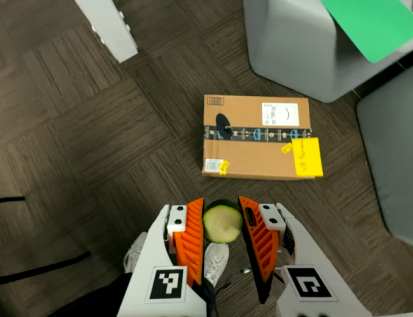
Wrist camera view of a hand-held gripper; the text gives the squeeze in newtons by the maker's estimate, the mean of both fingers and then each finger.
{"total": 11.1, "left": 12.2, "right": 10.0}